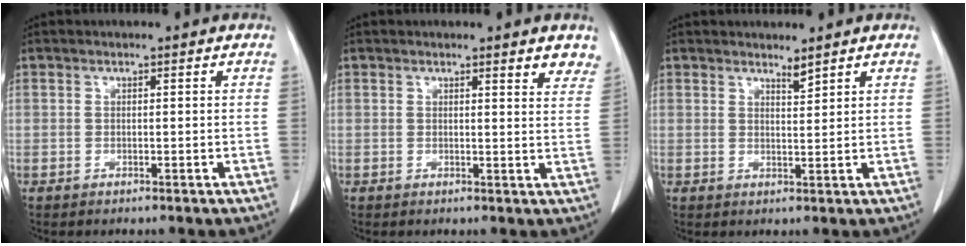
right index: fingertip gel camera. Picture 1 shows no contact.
{"total": 3.7, "force": [3.2, 0.7, 1.7], "torque": [-0.015, -0.015, 0.023]}
{"total": 1.6, "force": [1.5, -0.1, 0.5], "torque": [-0.010, -0.009, 0.029]}